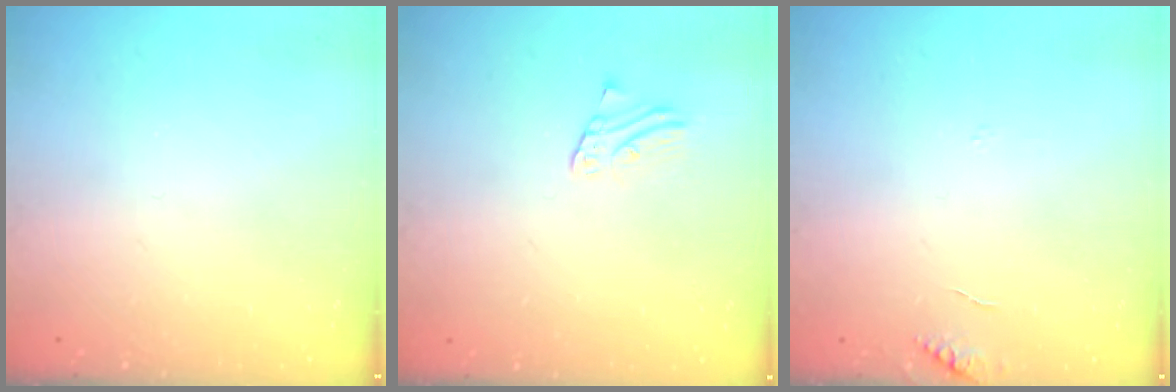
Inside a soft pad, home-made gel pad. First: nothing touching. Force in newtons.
{"total": 1.3, "press": 1.2, "slide": 0.1}
{"total": 5.1, "press": 5.0, "slide": 0.7}